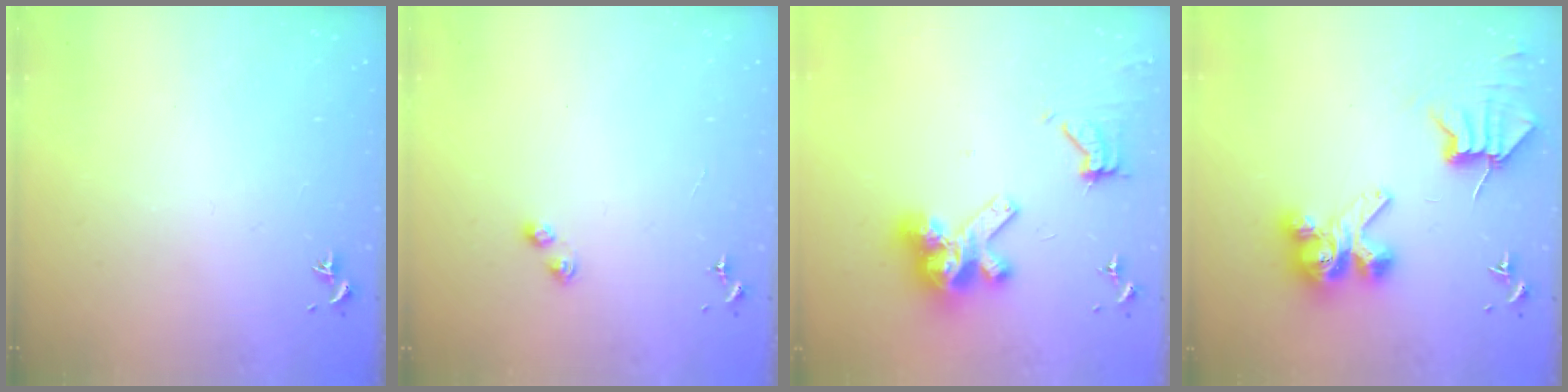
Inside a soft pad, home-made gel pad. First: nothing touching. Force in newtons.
{"total": 2.8, "press": 2.8, "slide": 0.3}
{"total": 12.7, "press": 12.6, "slide": 1.6}
{"total": 8.9, "press": 8.8, "slide": 1.3}